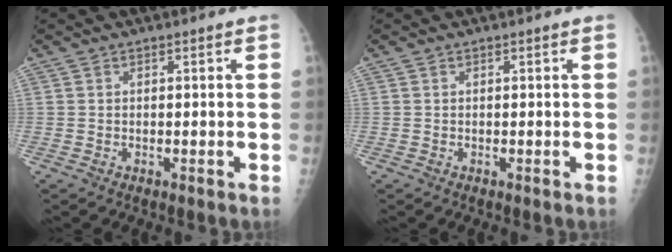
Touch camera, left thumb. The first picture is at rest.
{"total": 0.0}